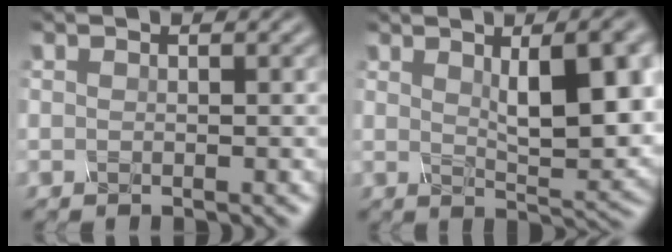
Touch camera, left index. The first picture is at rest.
{"total": 9.0, "force": [2.4, 2.9, 8.2], "torque": [-0.110, 0.002, 0.042]}